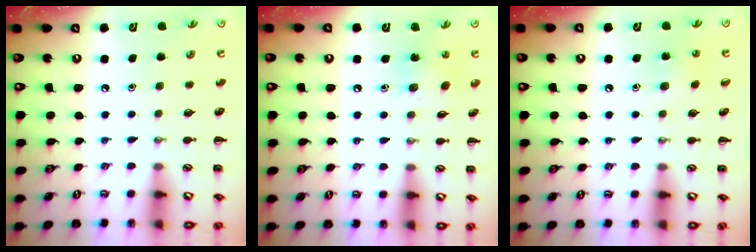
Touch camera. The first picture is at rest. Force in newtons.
{"total": 6.5, "press": 6.4, "slide": 1.2}
{"total": 5.7, "press": 5.5, "slide": 1.8}